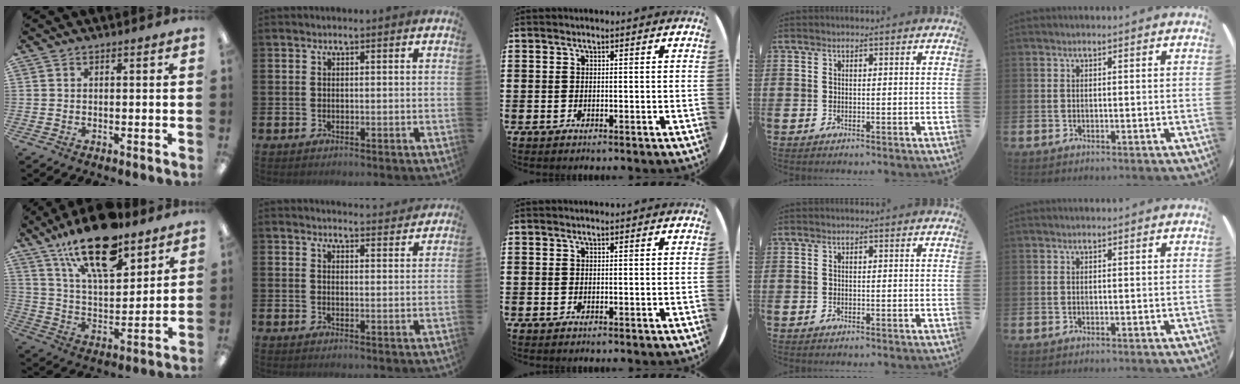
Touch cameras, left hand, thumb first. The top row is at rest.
{"thumb": {"total": 20.7, "force": [14.1, 8.0, 12.8], "torque": [-0.217, -0.070, 0.242]}, "index": {"total": 3.1, "force": [3.1, 0.1, -0.1], "torque": [0.005, -0.024, 0.054]}}